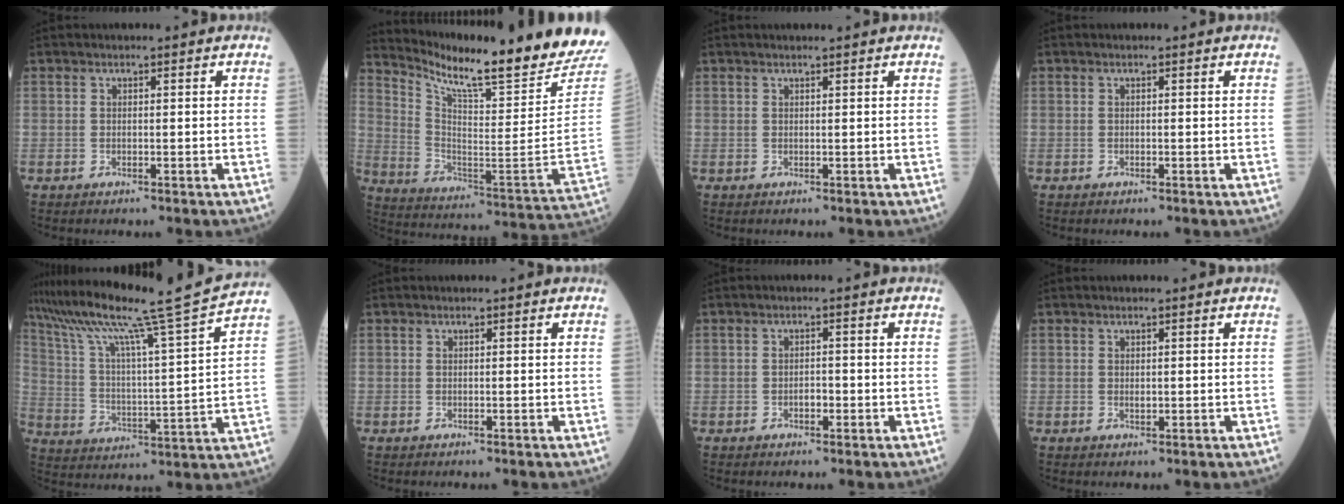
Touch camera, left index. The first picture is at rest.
{"total": 21.8, "force": [19.6, -0.5, 9.4], "torque": [-0.180, -0.106, 0.283]}
{"total": 1.4, "force": [1.1, -0.3, 0.7], "torque": [-0.009, 0.007, 0.015]}
{"total": 0.6, "force": [-0.6, 0.0, -0.1], "torque": [0.002, -0.005, -0.010]}
{"total": 20.2, "force": [16.9, -3.1, 10.7], "torque": [-0.196, -0.035, 0.261]}
{"total": 0.0}
{"total": 1.7, "force": [-1.2, 0.7, 0.9], "torque": [-0.014, -0.002, -0.020]}
{"total": 0.8, "force": [-0.3, 0.3, 0.6], "torque": [-0.013, -0.002, -0.002]}